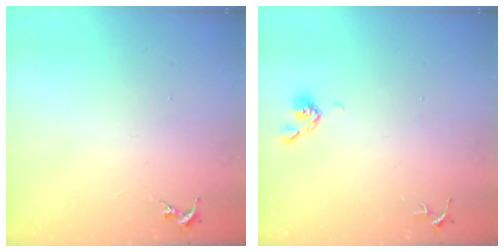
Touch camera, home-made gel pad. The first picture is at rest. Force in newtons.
{"total": 5.0, "press": 4.9, "slide": 0.8}